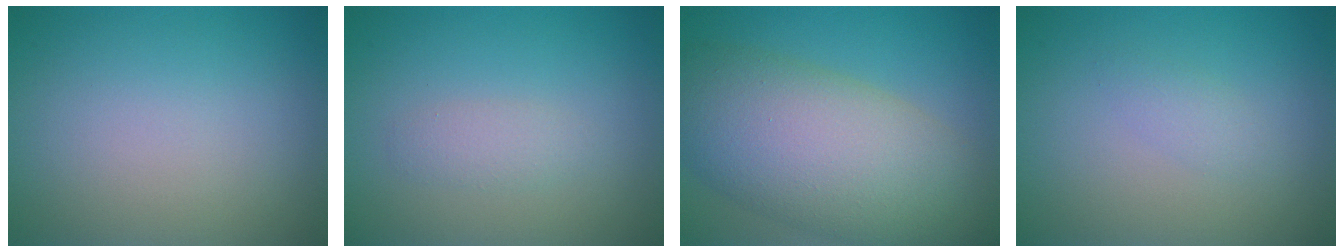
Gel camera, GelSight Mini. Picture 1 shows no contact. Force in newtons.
{"total": 1.4, "press": 1.4, "slide": 0.1}
{"total": 11.1, "press": 11.1, "slide": 0.6}
{"total": 1.1, "press": 1.1, "slide": 0.0}